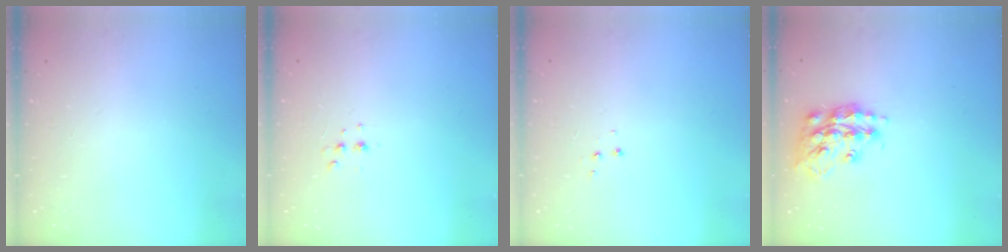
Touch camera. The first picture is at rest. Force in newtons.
{"total": 3.5, "press": 3.4, "slide": 0.5}
{"total": 3.4, "press": 3.3, "slide": 0.6}
{"total": 16.0, "press": 16.0, "slide": 1.2}